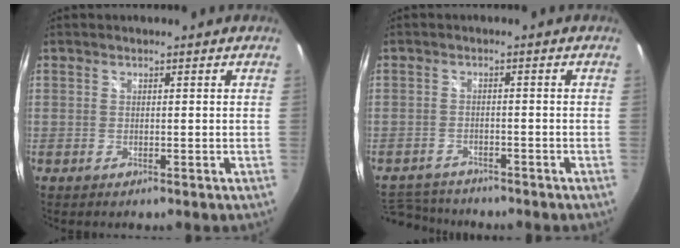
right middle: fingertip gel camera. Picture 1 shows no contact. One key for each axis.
{"total": 7.4, "fx": -6.8, "fy": 2.5, "fz": 1.5, "tx": -0.054, "ty": 0.000, "tz": -0.114}